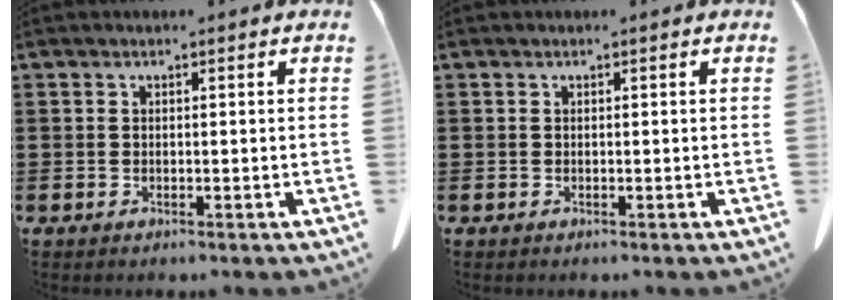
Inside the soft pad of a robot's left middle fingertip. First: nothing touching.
{"total": 0.0}